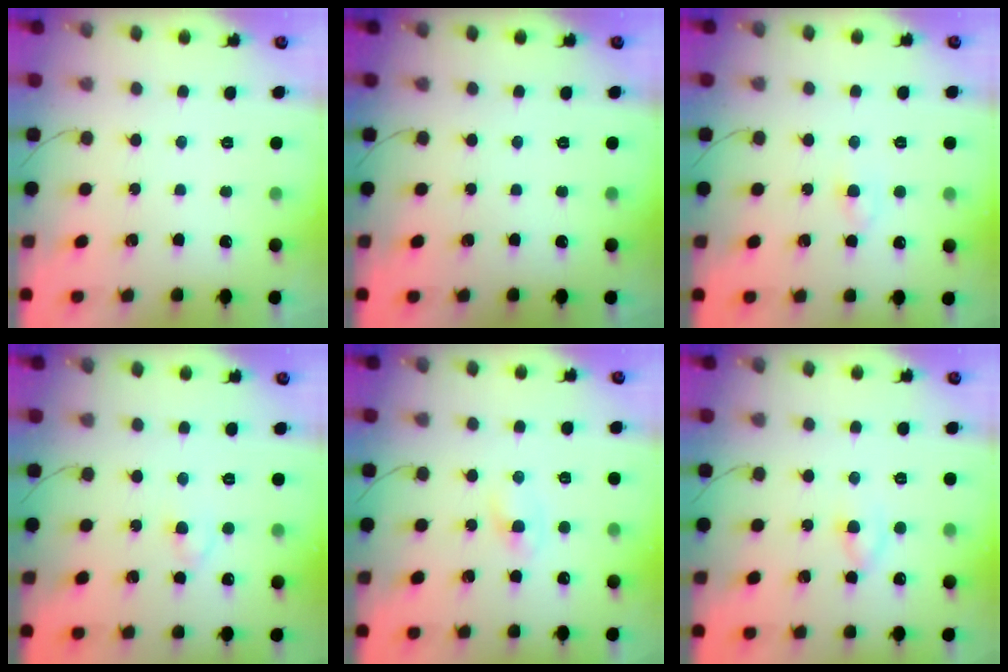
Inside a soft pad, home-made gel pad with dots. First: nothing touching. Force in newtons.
{"total": 0.0}
{"total": 2.7, "press": 2.6, "slide": 1.0}
{"total": 2.2, "press": 2.0, "slide": 1.1}
{"total": 1.8, "press": 1.5, "slide": 0.9}
{"total": 2.5, "press": 2.2, "slide": 1.1}